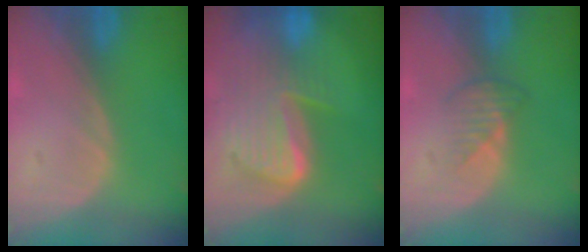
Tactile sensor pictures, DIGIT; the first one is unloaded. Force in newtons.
{"total": 10.0, "press": 8.6, "slide": 5.0}
{"total": 2.5, "press": 2.5, "slide": 0.4}